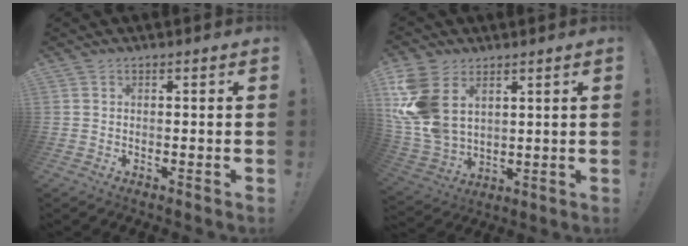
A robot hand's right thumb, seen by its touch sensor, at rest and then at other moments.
{"total": 15.3, "force": [5.2, 10.6, 9.8], "torque": [-0.207, -0.027, 0.100]}